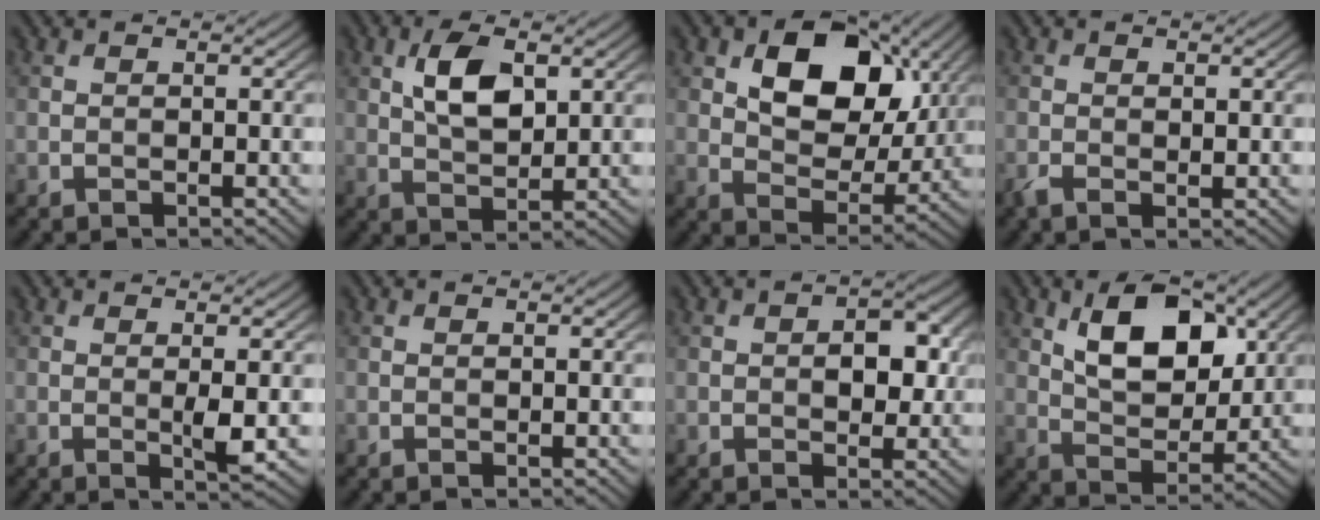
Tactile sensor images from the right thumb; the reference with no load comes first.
{"total": 6.4, "force": [2.0, 3.3, 5.1], "torque": [-0.105, 0.002, 0.038]}
{"total": 12.4, "force": [4.3, 7.9, 8.5], "torque": [-0.147, 0.003, 0.068]}
{"total": 1.3, "force": [-0.4, 0.7, 1.1], "torque": [-0.026, -0.003, -0.008]}
{"total": 2.5, "force": [0.1, 0.2, 2.5], "torque": [-0.049, -0.004, 0.003]}
{"total": 0.0}
{"total": 4.4, "force": [0.2, 2.7, 3.5], "torque": [-0.052, -0.001, -0.001]}
{"total": 9.9, "force": [3.9, 5.3, 7.4], "torque": [-0.129, -0.001, 0.070]}